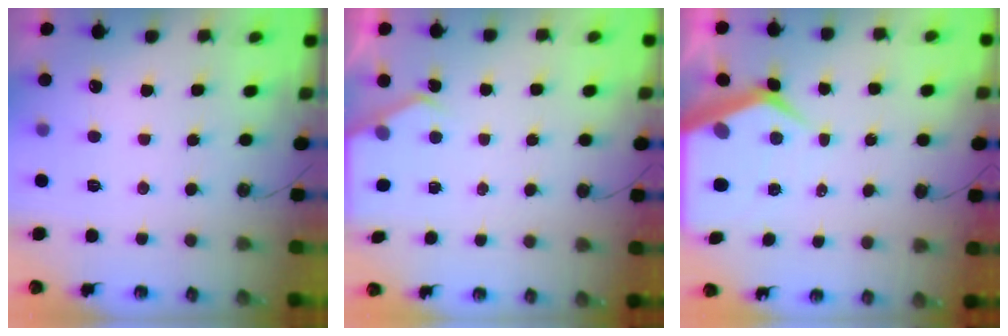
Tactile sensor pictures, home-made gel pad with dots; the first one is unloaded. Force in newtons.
{"total": 2.4, "press": 2.4, "slide": 0.3}
{"total": 10.0, "press": 9.9, "slide": 1.0}